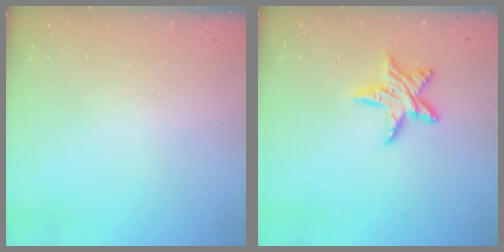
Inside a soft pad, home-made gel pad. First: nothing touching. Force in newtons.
{"total": 9.8, "press": 9.8, "slide": 0.6}